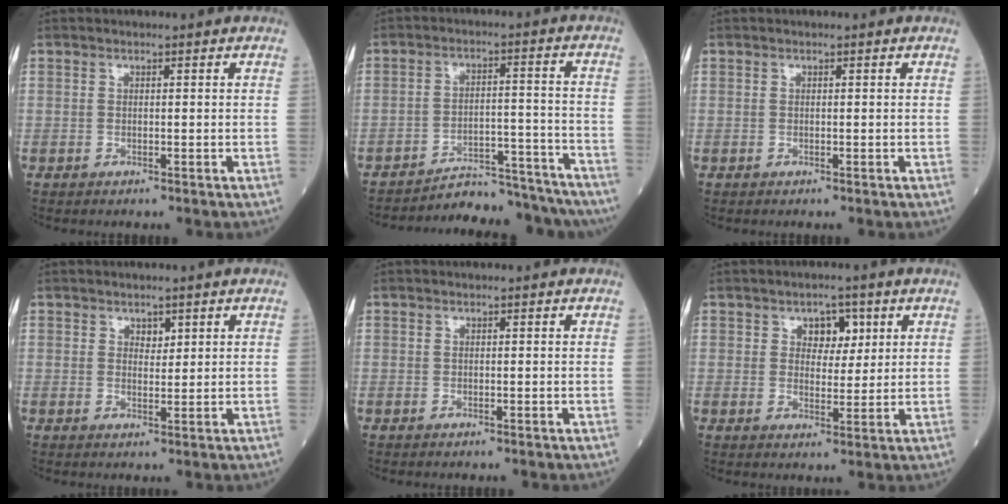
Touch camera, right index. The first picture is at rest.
{"total": 13.7, "force": [-13.4, 2.2, 1.8], "torque": [-0.006, 0.033, -0.184]}
{"total": 0.0}
{"total": 1.7, "force": [1.1, 1.0, 0.9], "torque": [-0.010, -0.002, 0.018]}
{"total": 0.0}
{"total": 4.4, "force": [1.9, 2.8, 2.8], "torque": [-0.031, 0.007, 0.028]}